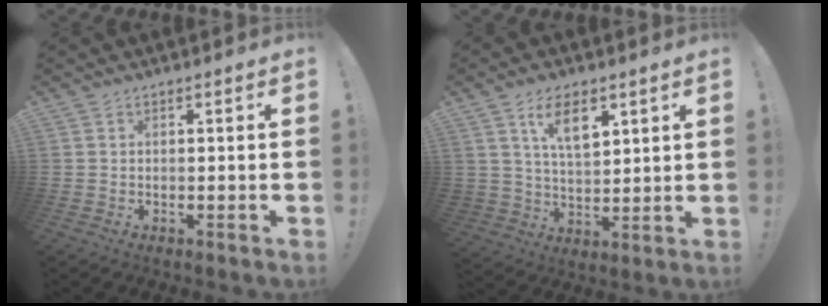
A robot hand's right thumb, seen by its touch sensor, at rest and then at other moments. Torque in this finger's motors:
{"motor_torque": [-0.43, 1.19, 0.98, 0.13, 0.07]}